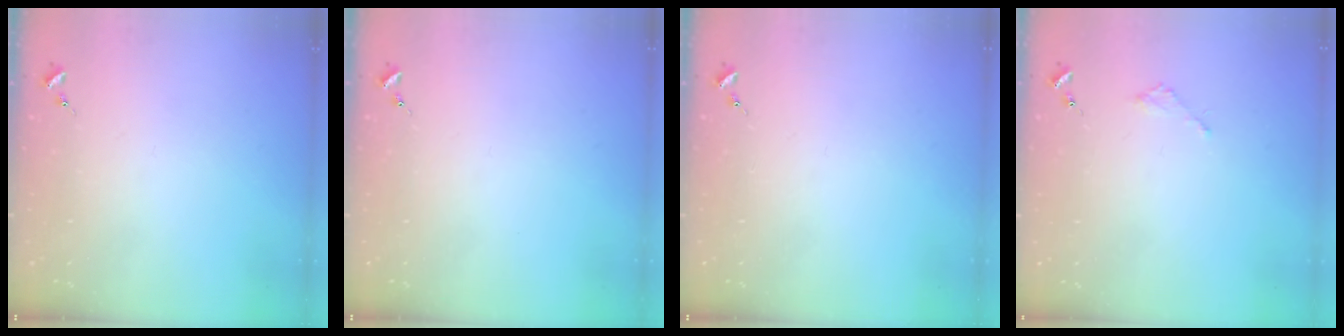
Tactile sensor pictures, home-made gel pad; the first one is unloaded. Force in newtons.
{"total": 0.0}
{"total": 0.0}
{"total": 2.1, "press": 2.1, "slide": 0.2}